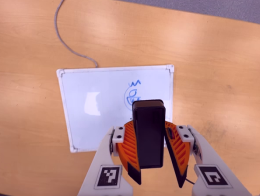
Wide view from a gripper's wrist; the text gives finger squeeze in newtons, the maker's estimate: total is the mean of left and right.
{"total": 8.0, "left": 8.5, "right": 7.4}